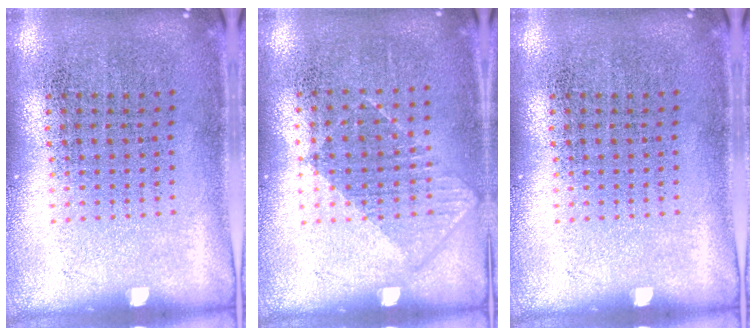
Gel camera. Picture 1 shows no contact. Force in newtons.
{"total": 0.6, "press": 0.4, "slide": 0.4}
{"total": 0.0}